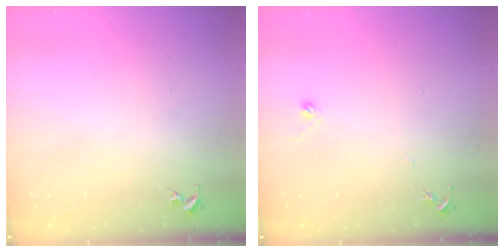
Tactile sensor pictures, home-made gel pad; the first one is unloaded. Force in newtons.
{"total": 5.9, "press": 5.9, "slide": 0.6}